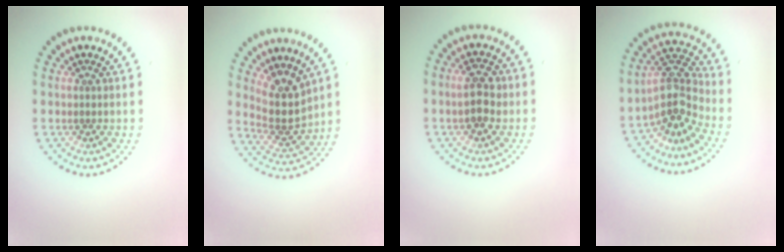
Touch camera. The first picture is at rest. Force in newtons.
{"total": 4.0, "press": 3.3, "slide": 2.2}
{"total": 2.7, "press": 2.7, "slide": 0.0}
{"total": 3.9, "press": 2.8, "slide": 2.8}